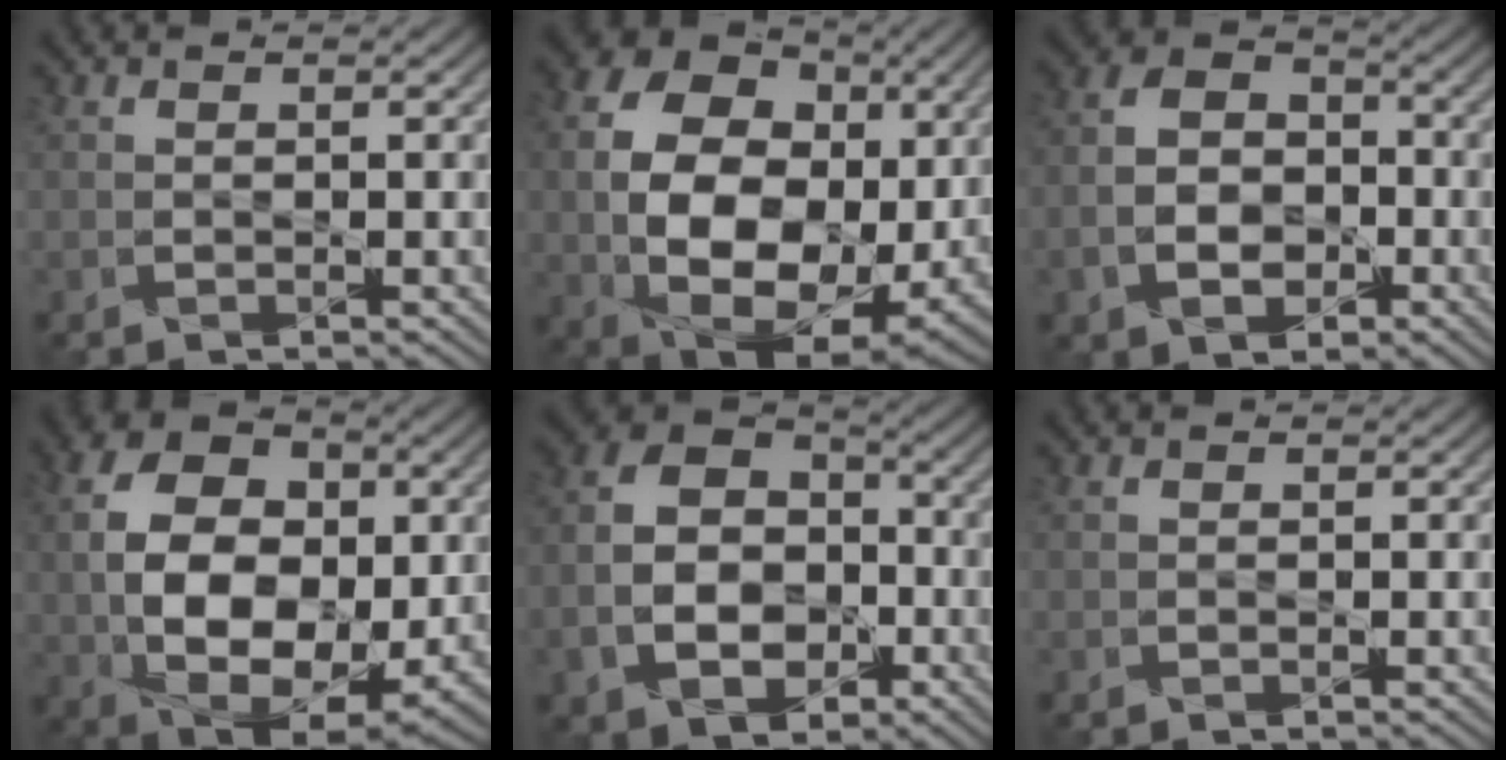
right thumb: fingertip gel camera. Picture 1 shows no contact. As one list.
[{"total": 16.5, "force": [0.6, 11.8, 11.4], "torque": [-0.238, -0.017, 0.022]}, {"total": 8.0, "force": [-2.4, 5.9, 4.9], "torque": [-0.091, -0.009, -0.055]}, {"total": 13.9, "force": [0.1, 9.2, 10.4], "torque": [-0.207, -0.002, 0.002]}, {"total": 12.0, "force": [-3.4, 8.8, 7.4], "torque": [-0.146, -0.024, -0.069]}, {"total": 0.0}]